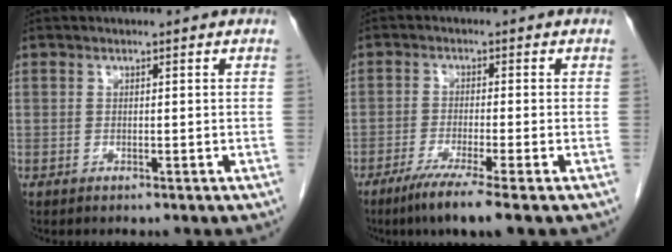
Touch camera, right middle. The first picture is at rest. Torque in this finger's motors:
{"motor_torque": [0.45, -0.27, 0.07, 0.04]}